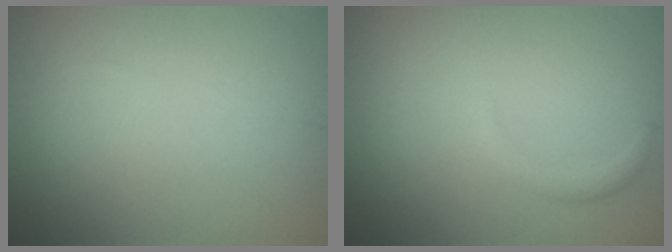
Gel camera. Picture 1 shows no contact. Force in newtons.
{"total": 1.0, "press": 1.0, "slide": 0.0}